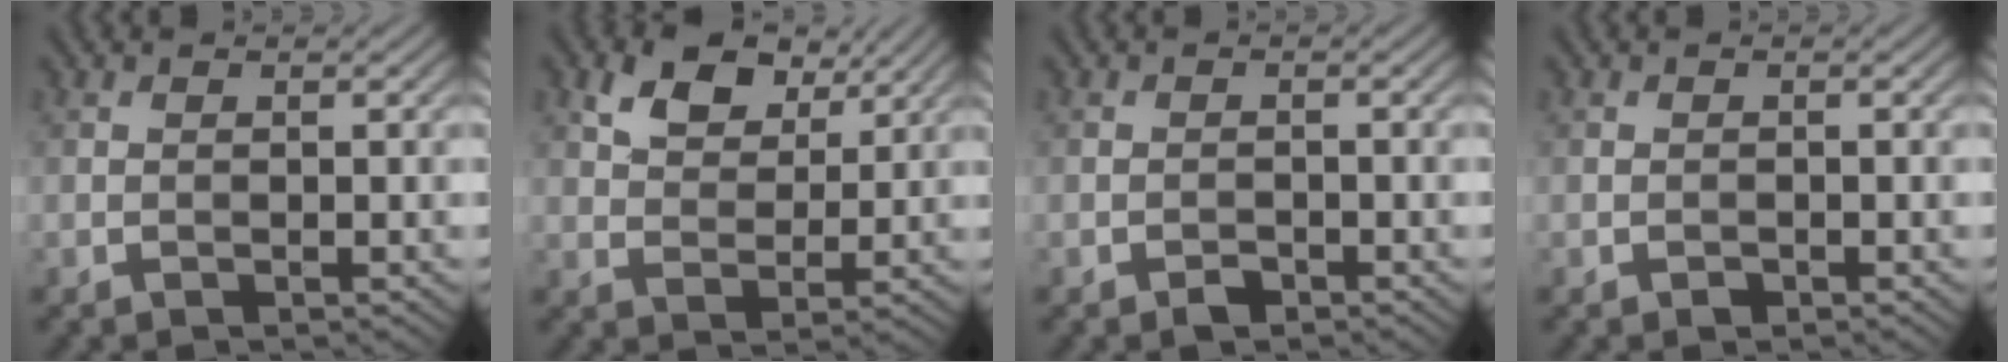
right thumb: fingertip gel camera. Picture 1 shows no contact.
{"total": 7.1, "force": [4.2, 4.0, 4.0], "torque": [-0.083, -0.001, 0.076]}
{"total": 1.2, "force": [-0.9, 0.6, 0.5], "torque": [-0.008, 0.001, -0.019]}
{"total": 0.6, "force": [-0.4, 0.4, 0.2], "torque": [0.000, -0.003, -0.007]}